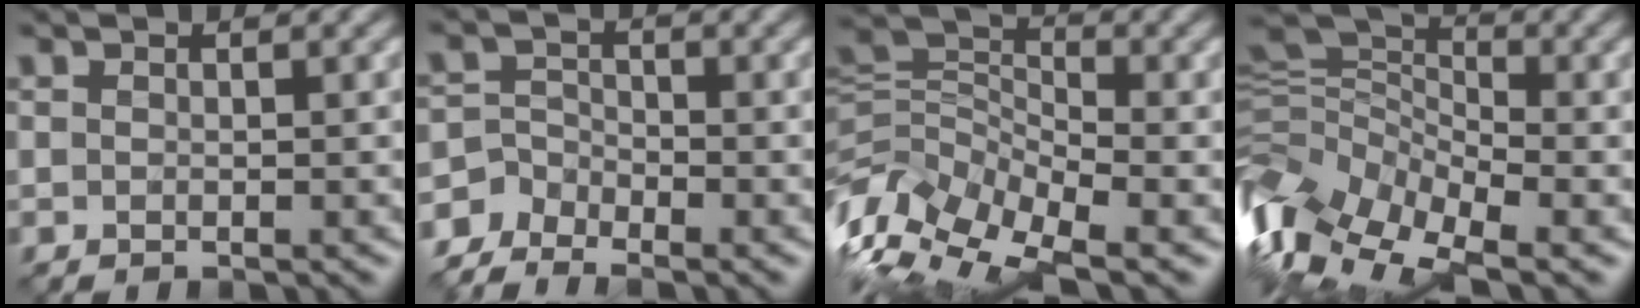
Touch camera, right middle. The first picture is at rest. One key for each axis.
{"total": 3.4, "fx": -3.1, "fy": 1.4, "fz": 0.4, "tx": -0.003, "ty": -0.002, "tz": -0.061}
{"total": 10.1, "fx": -5.2, "fy": 5.6, "fz": 6.5, "tx": -0.140, "ty": 0.003, "tz": -0.110}
{"total": 12.8, "fx": -4.9, "fy": 7.5, "fz": 9.1, "tx": -0.209, "ty": -0.001, "tz": -0.073}